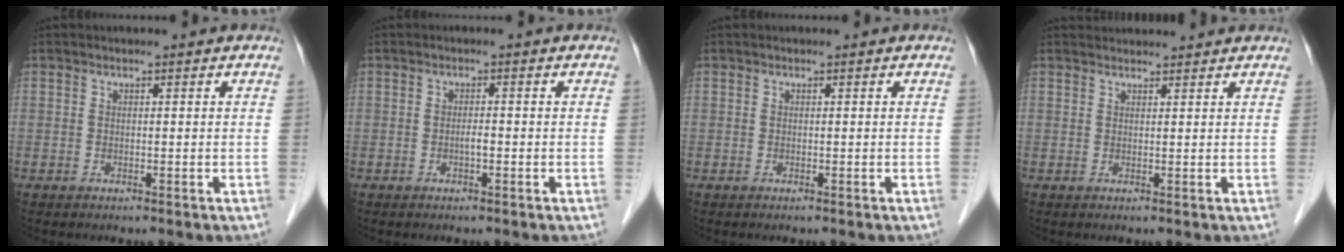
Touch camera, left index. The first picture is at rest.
{"total": 1.2, "force": [-0.7, 0.1, 1.0], "torque": [-0.018, -0.002, -0.012]}
{"total": 0.0}
{"total": 4.7, "force": [4.6, 0.4, 0.7], "torque": [-0.010, 0.031, 0.060]}